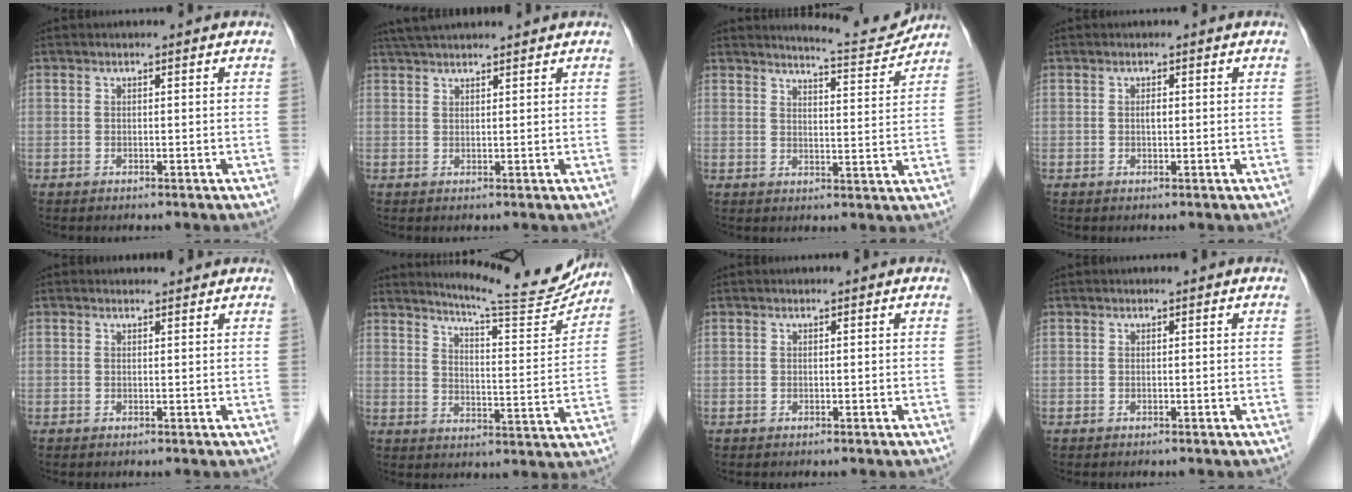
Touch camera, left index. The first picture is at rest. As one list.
[{"total": 6.2, "force": [5.6, 0.4, 2.6], "torque": [-0.042, 0.039, 0.094]}, {"total": 7.0, "force": [7.0, -0.3, 0.5], "torque": [-0.018, -0.021, 0.094]}, {"total": 0.7, "force": [0.0, 0.3, 0.7], "torque": [-0.012, -0.001, -0.001]}, {"total": 1.2, "force": [1.2, 0.2, -0.1], "torque": [-0.011, -0.002, 0.014]}, {"total": 15.6, "force": [14.9, 0.7, 4.6], "torque": [-0.069, -0.057, 0.189]}, {"total": 0.0}, {"total": 0.0}]